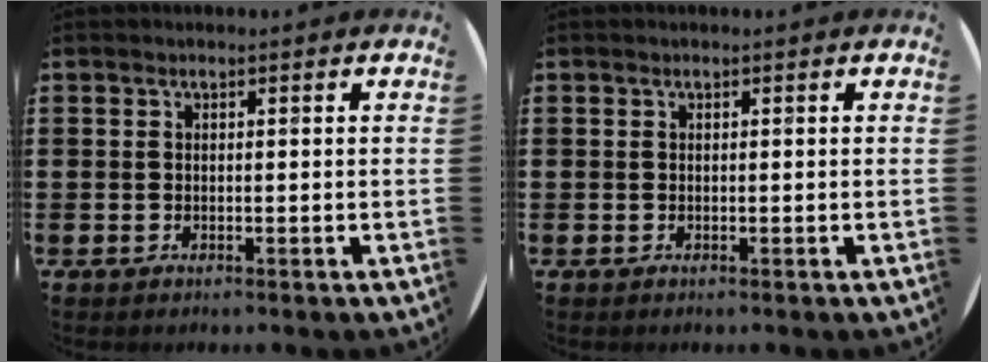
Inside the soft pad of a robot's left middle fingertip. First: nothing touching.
{"total": 0.0}